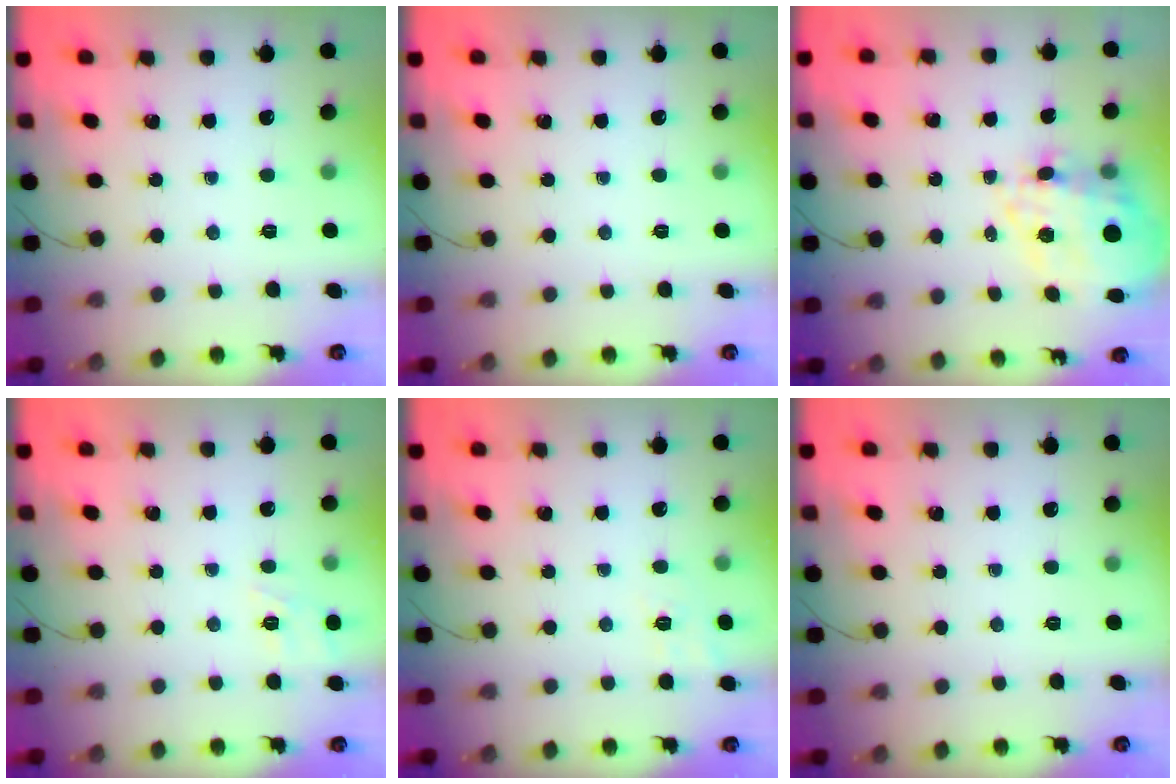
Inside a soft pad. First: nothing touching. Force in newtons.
{"total": 0.0}
{"total": 16.1, "press": 15.6, "slide": 3.8}
{"total": 8.8, "press": 8.7, "slide": 1.5}
{"total": 7.0, "press": 6.7, "slide": 2.0}
{"total": 0.0}